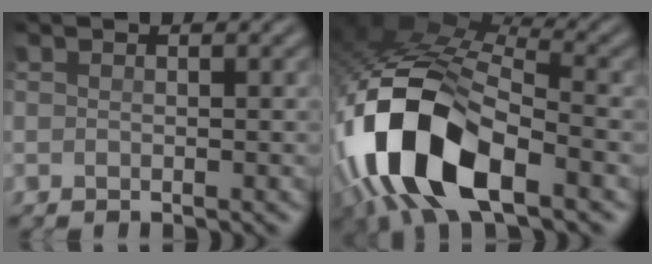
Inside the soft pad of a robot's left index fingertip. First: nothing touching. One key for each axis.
{"total": 13.2, "fx": -5.4, "fy": 6.0, "fz": 10.5, "tx": -0.221, "ty": 0.005, "tz": -0.101}